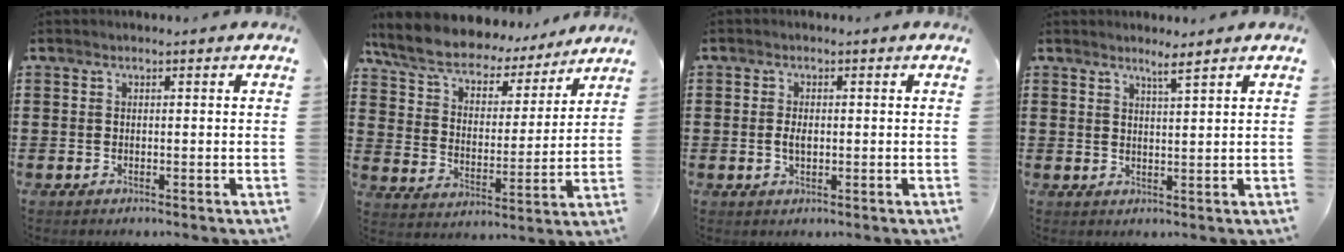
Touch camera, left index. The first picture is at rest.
{"total": 8.3, "force": [7.5, 2.2, 2.8], "torque": [-0.089, -0.042, 0.131]}
{"total": 2.0, "force": [-0.1, 1.0, 1.8], "torque": [-0.043, 0.000, -0.004]}
{"total": 2.4, "force": [2.1, -0.2, 1.2], "torque": [-0.028, -0.002, 0.038]}